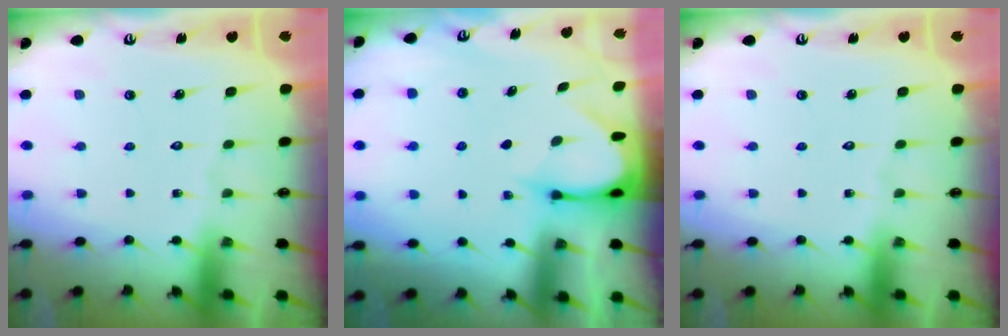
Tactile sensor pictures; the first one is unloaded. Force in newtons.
{"total": 3.4, "press": 3.4, "slide": 0.3}
{"total": 0.0}